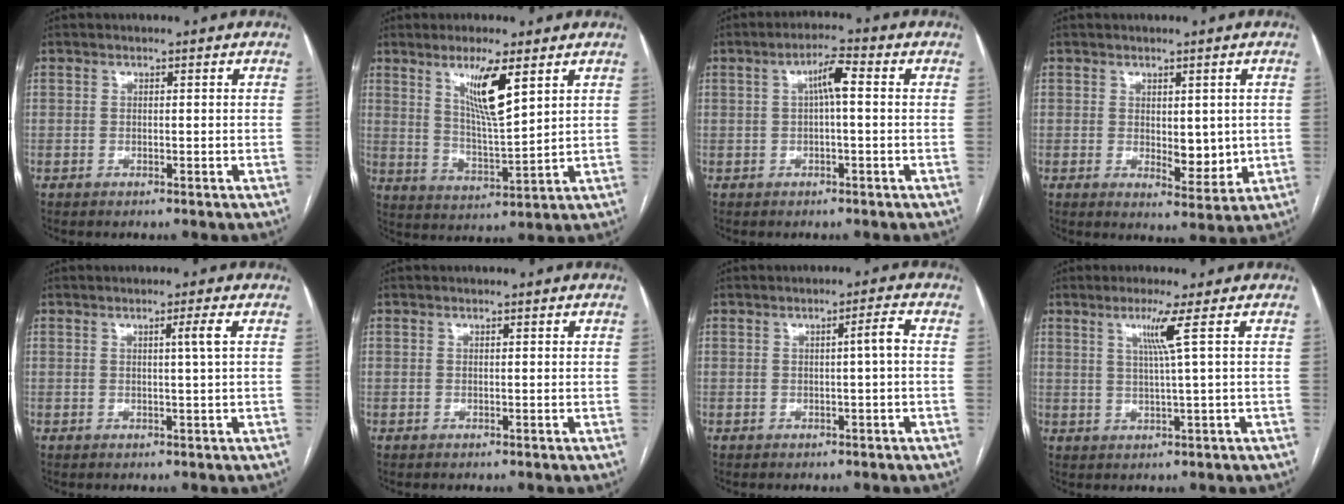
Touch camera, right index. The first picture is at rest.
{"total": 8.8, "force": [4.4, 0.5, 7.5], "torque": [-0.139, -0.014, 0.085]}
{"total": 4.2, "force": [0.5, 0.5, 4.2], "torque": [-0.074, 0.013, 0.009]}
{"total": 5.0, "force": [0.3, 2.5, 4.4], "torque": [-0.061, -0.011, 0.017]}
{"total": 1.9, "force": [0.5, -0.7, 1.7], "torque": [-0.029, -0.003, 0.012]}
{"total": 0.0}
{"total": 2.3, "force": [0.0, -0.4, 2.3], "torque": [-0.033, 0.004, 0.001]}
{"total": 4.2, "force": [1.6, -1.6, 3.6], "torque": [-0.073, -0.006, 0.037]}